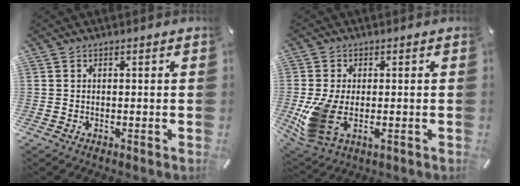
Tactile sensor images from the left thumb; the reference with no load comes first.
{"total": 9.9, "force": [-1.2, 6.0, 7.8], "torque": [-0.171, -0.013, -0.015]}